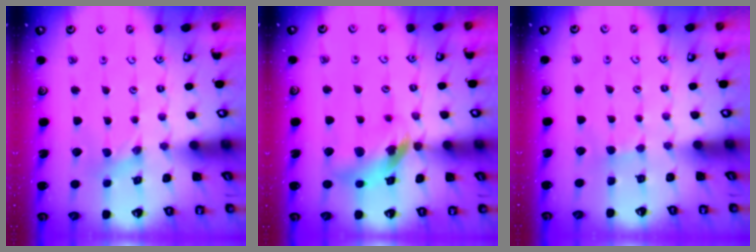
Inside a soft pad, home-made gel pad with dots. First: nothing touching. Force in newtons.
{"total": 13.7, "press": 13.6, "slide": 1.6}
{"total": 2.7, "press": 2.6, "slide": 0.4}